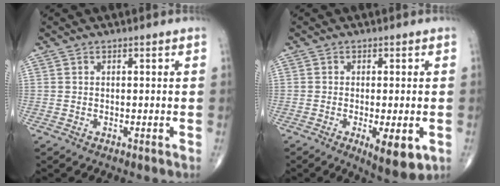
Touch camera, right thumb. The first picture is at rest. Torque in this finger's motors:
{"motor_torque": [0.14, 0.17, 0.02, -0.11, 0.00]}